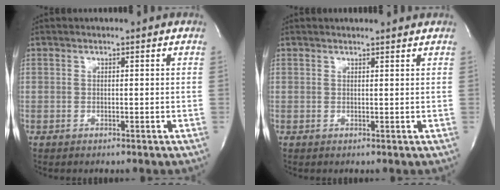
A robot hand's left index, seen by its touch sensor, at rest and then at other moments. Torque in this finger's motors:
{"motor_torque": [0.41, -0.50, 0.03, 0.01]}